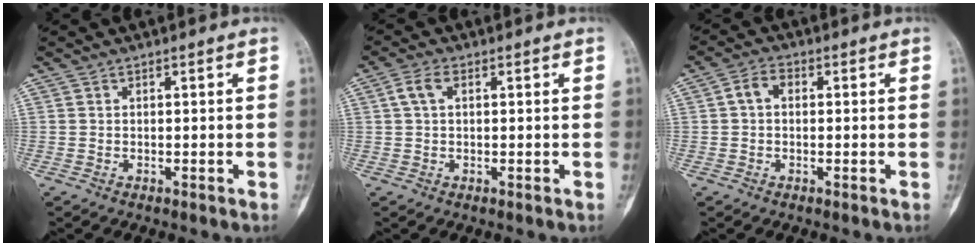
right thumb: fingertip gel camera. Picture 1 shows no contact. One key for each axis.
{"total": 3.1, "fx": 0.8, "fy": 1.7, "fz": 2.5, "tx": -0.055, "ty": 0.011, "tz": 0.015}
{"total": 3.4, "fx": 0.3, "fy": 2.4, "fz": 2.5, "tx": -0.040, "ty": 0.014, "tz": 0.000}